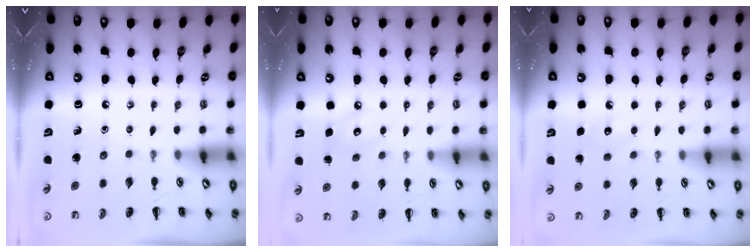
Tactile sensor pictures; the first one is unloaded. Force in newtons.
{"total": 5.6, "press": 5.6, "slide": 0.5}
{"total": 6.0, "press": 5.9, "slide": 1.1}